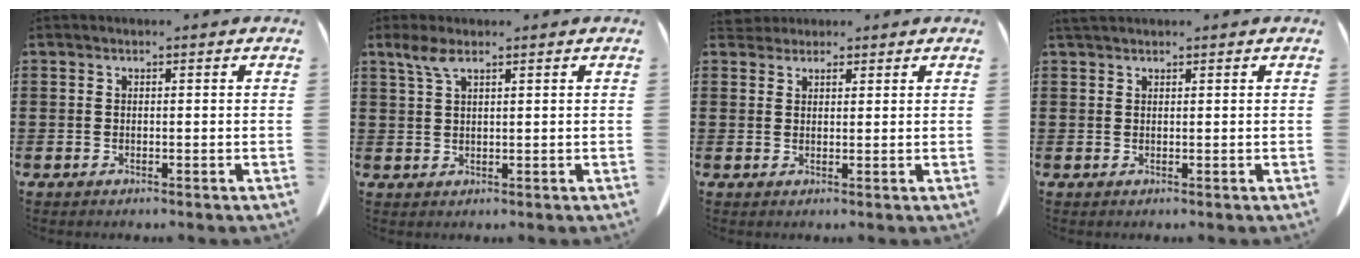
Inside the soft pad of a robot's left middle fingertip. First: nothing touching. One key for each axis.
{"total": 3.3, "fx": 2.0, "fy": 0.9, "fz": 2.5, "tx": -0.057, "ty": 0.003, "tz": 0.035}
{"total": 2.4, "fx": 2.1, "fy": 1.1, "fz": 0.3, "tx": -0.005, "ty": 0.003, "tz": 0.039}
{"total": 0.9, "fx": 0.9, "fy": 0.2, "fz": 0.3, "tx": -0.009, "ty": 0.000, "tz": 0.017}